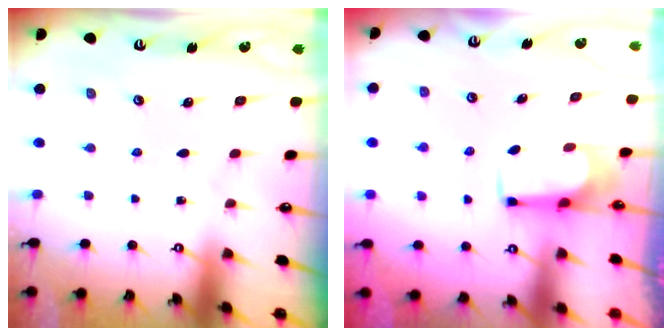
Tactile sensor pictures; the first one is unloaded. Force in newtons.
{"total": 3.5, "press": 3.4, "slide": 0.2}